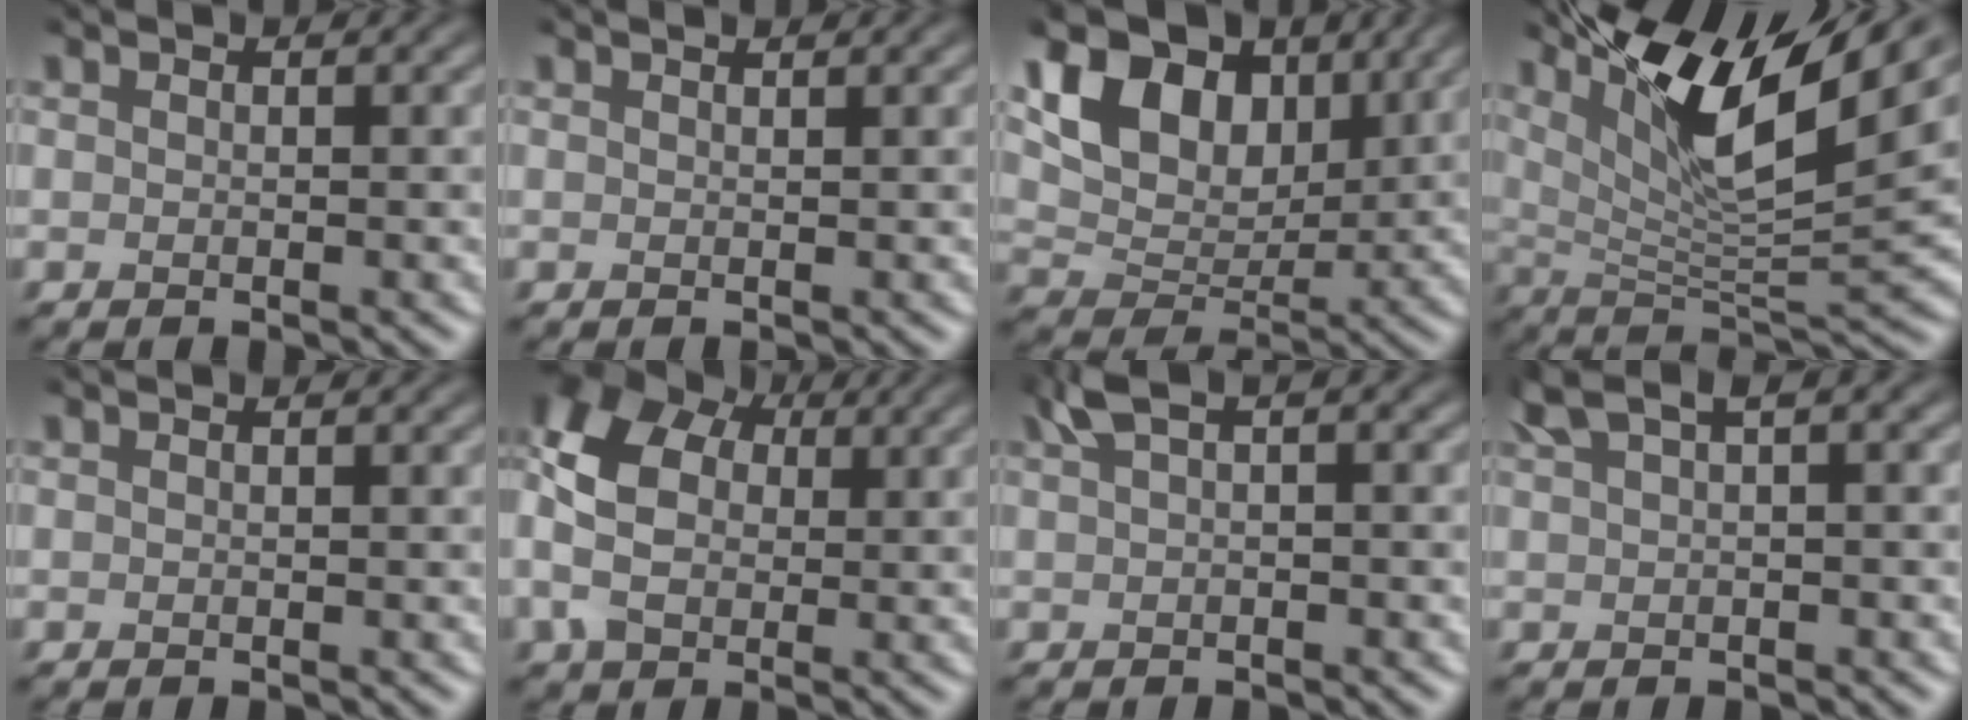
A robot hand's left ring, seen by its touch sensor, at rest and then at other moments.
{"total": 0.7, "force": [0.6, 0.0, 0.2], "torque": [-0.005, -0.002, 0.008]}
{"total": 10.1, "force": [4.7, 6.4, 6.2], "torque": [-0.115, 0.005, 0.075]}
{"total": 10.9, "force": [6.2, 2.7, 8.5], "torque": [-0.145, -0.003, 0.117]}
{"total": 0.0}
{"total": 8.2, "force": [0.8, 6.2, 5.2], "torque": [-0.124, 0.004, 0.011]}
{"total": 2.9, "force": [1.2, 0.8, 2.6], "torque": [-0.048, 0.013, 0.020]}
{"total": 3.9, "force": [1.9, 1.0, 3.2], "torque": [-0.058, 0.022, 0.038]}